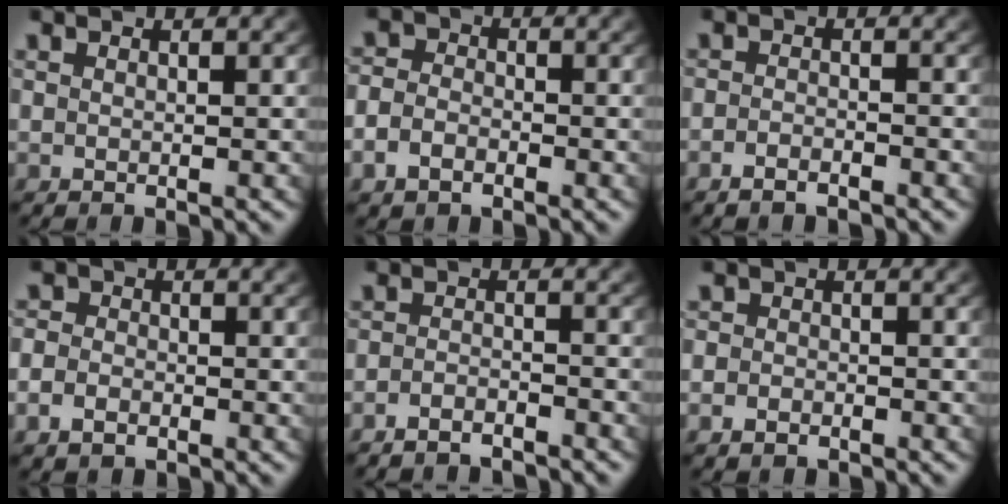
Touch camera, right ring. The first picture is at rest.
{"total": 3.5, "force": [-1.7, 2.8, 1.2], "torque": [-0.034, -0.016, -0.027]}
{"total": 1.9, "force": [-1.8, 0.4, 0.4], "torque": [-0.014, -0.007, -0.031]}
{"total": 3.0, "force": [-1.2, 2.6, 0.9], "torque": [-0.025, -0.012, -0.022]}
{"total": 2.9, "force": [-2.8, 0.6, 0.4], "torque": [-0.011, -0.012, -0.046]}
{"total": 1.8, "force": [-1.2, 1.4, 0.2], "torque": [-0.008, -0.011, -0.017]}